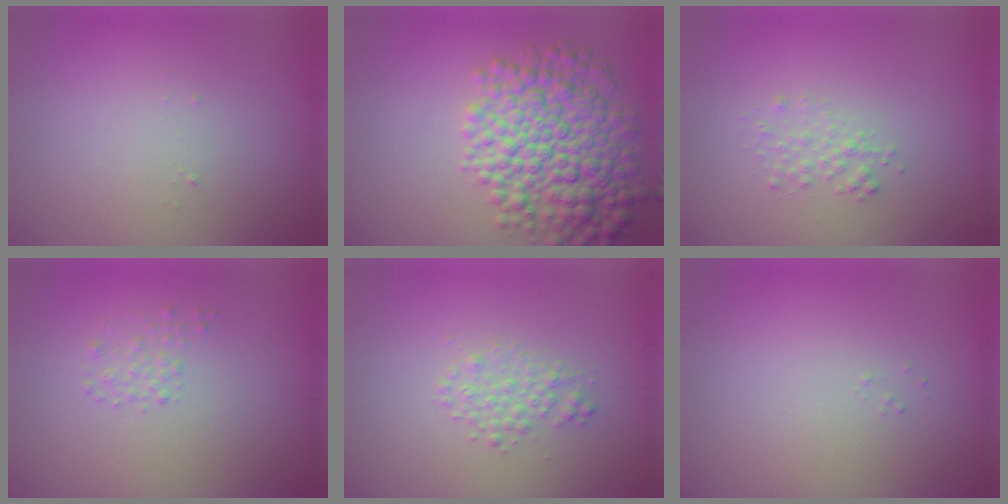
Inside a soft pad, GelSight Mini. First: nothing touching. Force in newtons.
{"total": 8.8, "press": 8.8, "slide": 0.0}
{"total": 1.4, "press": 1.4, "slide": 0.1}
{"total": 1.0, "press": 1.0, "slide": 0.0}
{"total": 1.7, "press": 1.7, "slide": 0.0}
{"total": 0.0}